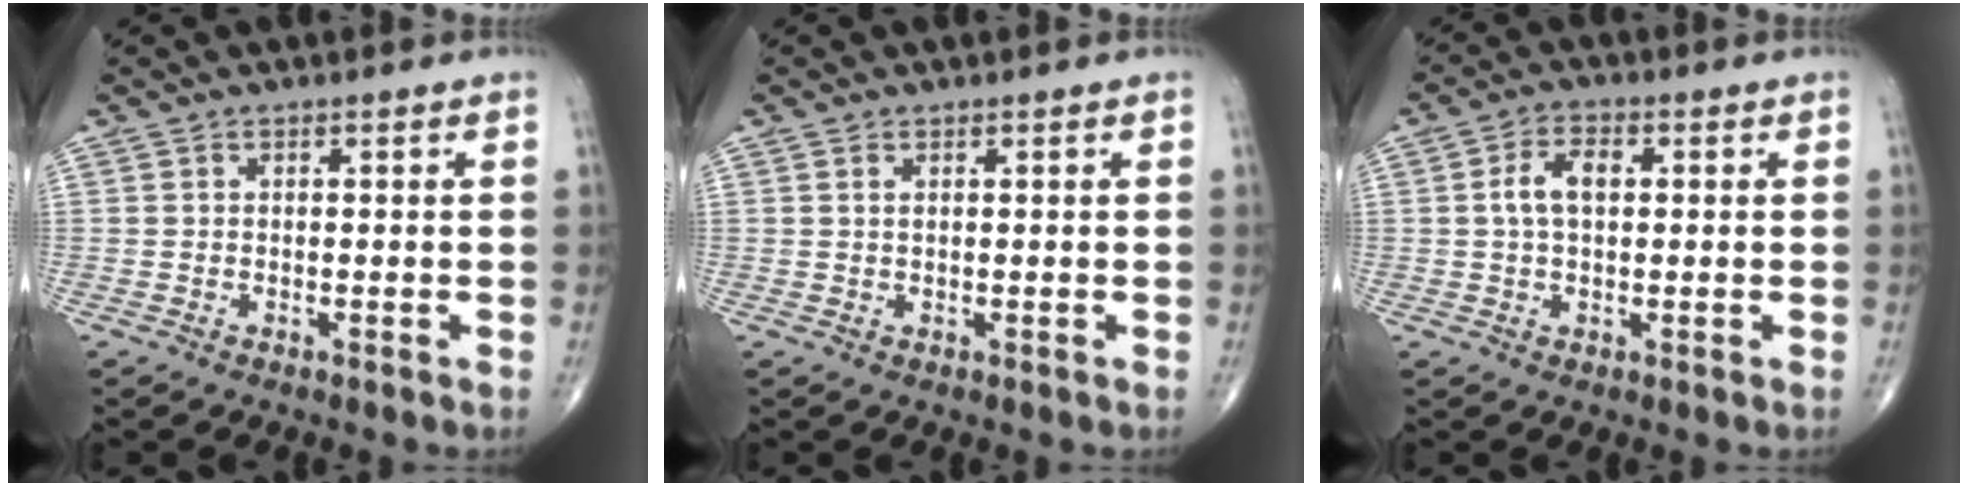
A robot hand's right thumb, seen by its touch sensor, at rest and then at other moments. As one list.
[{"total": 0.7, "force": [0.4, 0.2, 0.5], "torque": [-0.014, 0.003, 0.008]}, {"total": 5.3, "force": [0.8, 3.0, 4.4], "torque": [-0.084, 0.012, 0.011]}]